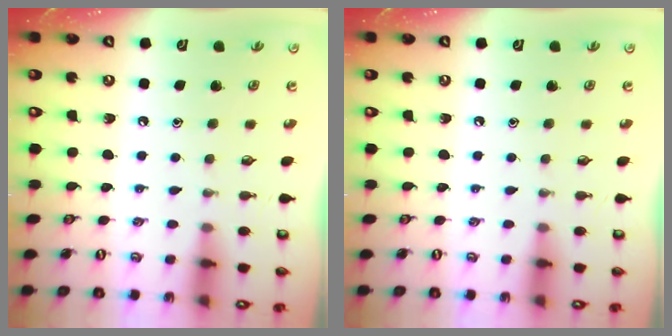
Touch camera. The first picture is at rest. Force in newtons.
{"total": 0.0}